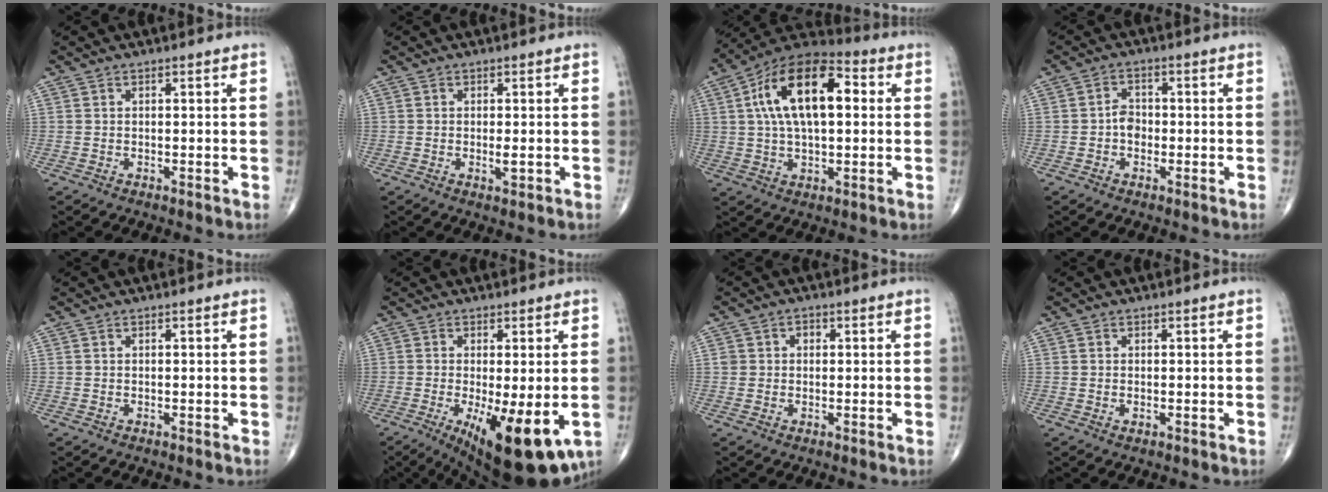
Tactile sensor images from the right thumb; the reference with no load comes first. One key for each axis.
{"total": 1.6, "fx": -0.3, "fy": 0.4, "fz": 1.5, "tx": -0.025, "ty": -0.004, "tz": -0.005}
{"total": 18.0, "fx": 3.5, "fy": 8.9, "fz": 15.2, "tx": -0.254, "ty": 0.029, "tz": 0.049}
{"total": 3.1, "fx": -0.8, "fy": 2.4, "fz": 1.8, "tx": -0.016, "ty": 0.012, "tz": -0.021}
{"total": 0.0}
{"total": 15.5, "fx": -5.0, "fy": 5.2, "fz": 13.7, "tx": -0.180, "ty": -0.024, "tz": -0.060}
{"total": 2.2, "fx": 0.3, "fy": 2.0, "fz": 0.8, "tx": -0.001, "ty": 0.005, "tz": 0.002}
{"total": 0.6, "fx": -0.1, "fy": 0.3, "fz": 0.5, "tx": -0.007, "ty": 0.000, "tz": -0.002}